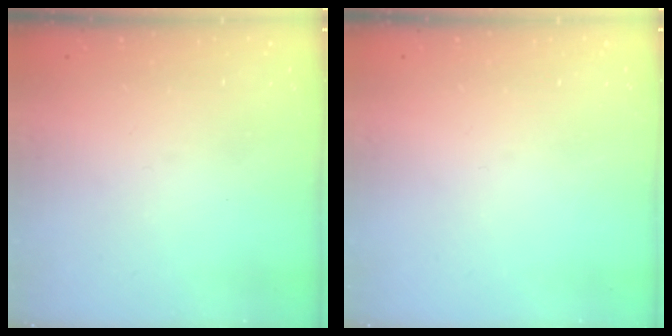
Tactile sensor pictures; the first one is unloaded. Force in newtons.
{"total": 0.0}